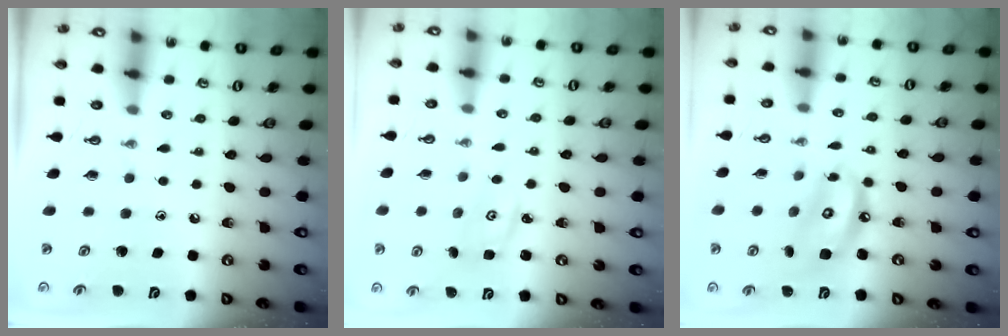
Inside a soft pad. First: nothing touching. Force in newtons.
{"total": 1.8, "press": 1.8, "slide": 0.1}
{"total": 10.9, "press": 10.8, "slide": 1.1}